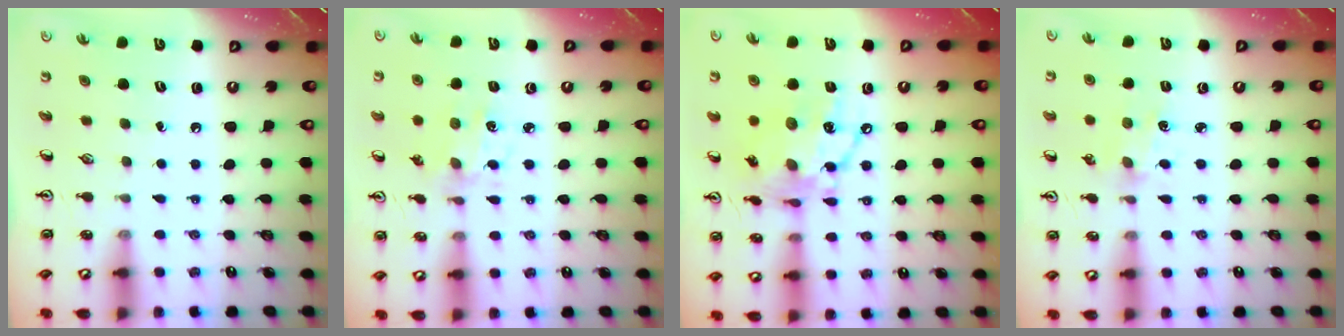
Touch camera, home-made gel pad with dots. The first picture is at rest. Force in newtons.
{"total": 2.1, "press": 2.0, "slide": 0.6}
{"total": 16.0, "press": 15.9, "slide": 1.4}
{"total": 2.7, "press": 2.7, "slide": 0.4}